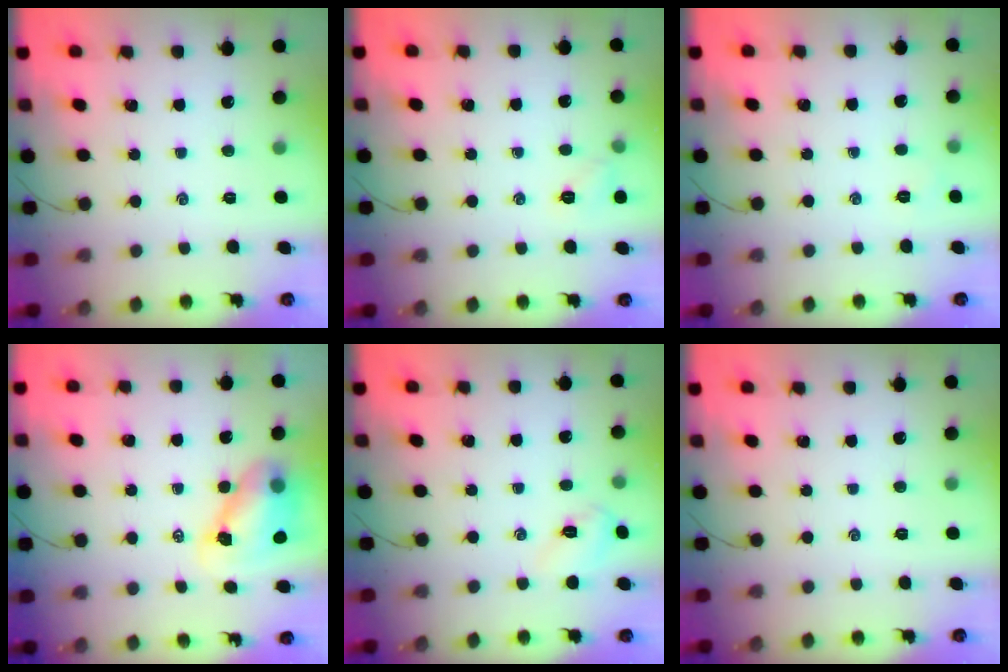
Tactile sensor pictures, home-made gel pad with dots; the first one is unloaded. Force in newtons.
{"total": 5.2, "press": 4.9, "slide": 1.6}
{"total": 3.4, "press": 3.3, "slide": 1.1}
{"total": 8.4, "press": 8.2, "slide": 1.9}
{"total": 3.6, "press": 3.5, "slide": 0.9}
{"total": 0.0}